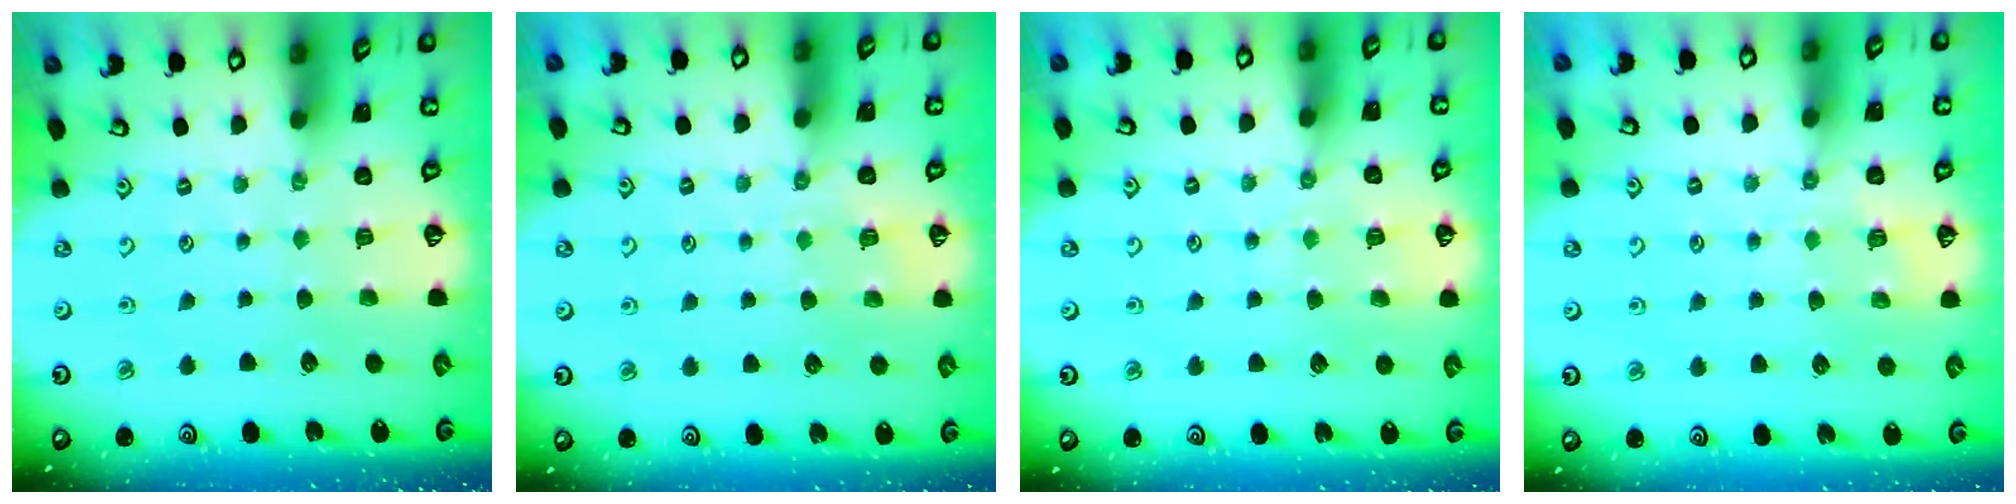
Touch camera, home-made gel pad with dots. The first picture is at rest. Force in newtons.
{"total": 4.3, "press": 4.2, "slide": 0.9}
{"total": 4.0, "press": 3.9, "slide": 0.5}
{"total": 5.6, "press": 5.5, "slide": 0.8}